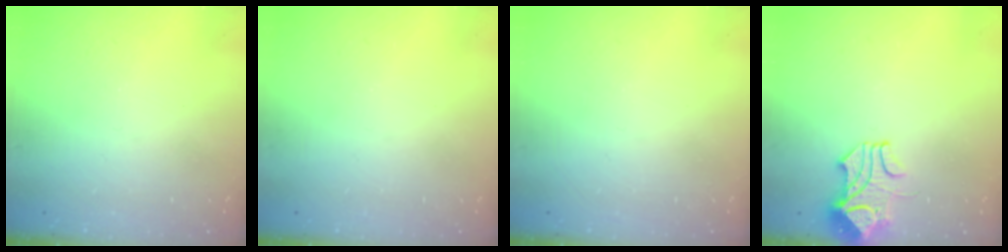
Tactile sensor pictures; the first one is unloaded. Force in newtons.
{"total": 0.0}
{"total": 0.0}
{"total": 2.1, "press": 1.9, "slide": 0.9}